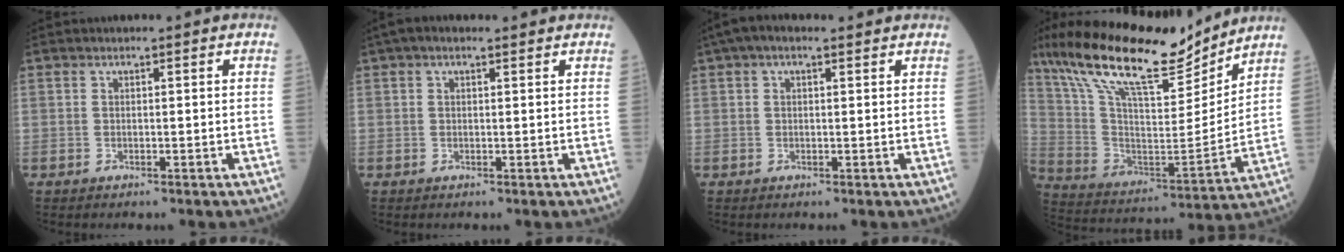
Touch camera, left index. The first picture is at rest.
{"total": 2.7, "force": [1.7, 1.1, 1.8], "torque": [-0.035, 0.029, 0.026]}
{"total": 4.2, "force": [2.5, 1.7, 2.8], "torque": [-0.058, 0.036, 0.040]}
{"total": 21.1, "force": [16.5, 4.8, 12.3], "torque": [-0.229, 0.004, 0.295]}